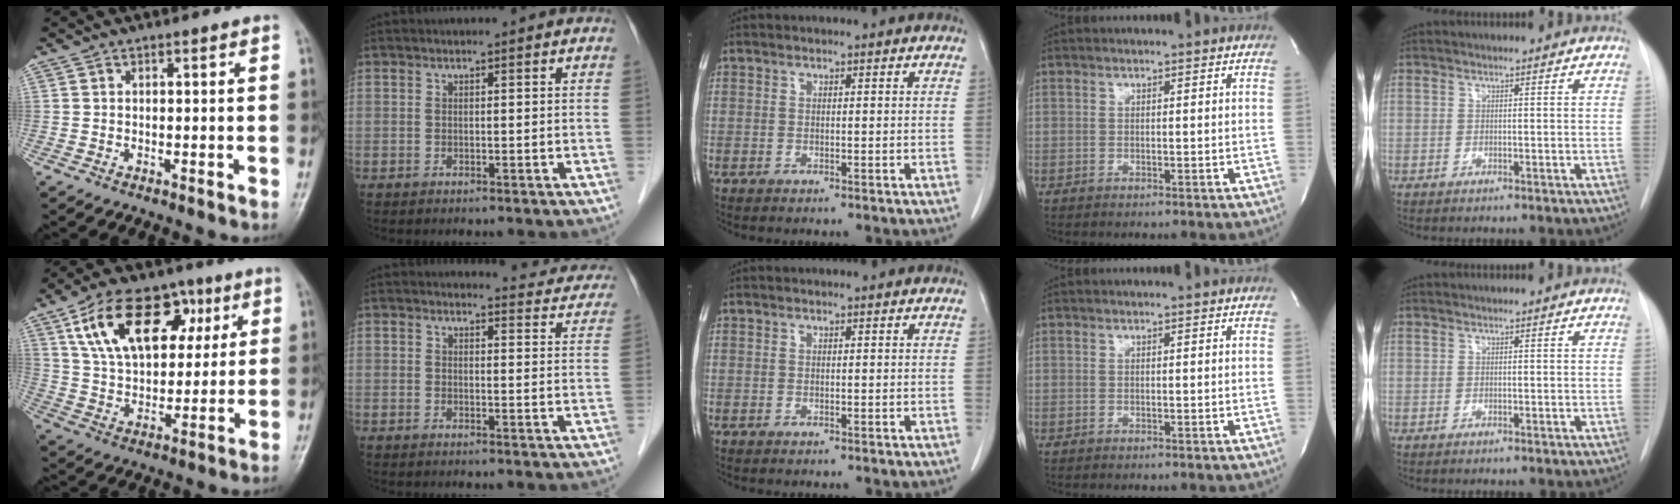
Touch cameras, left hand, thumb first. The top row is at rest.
{"thumb": {"total": 19.6, "force": [8.1, 11.9, 13.3], "torque": [-0.184, -0.008, 0.139]}, "index": {"total": 8.4, "force": [8.1, 1.8, 0.4], "torque": [0.018, -0.026, 0.068]}}